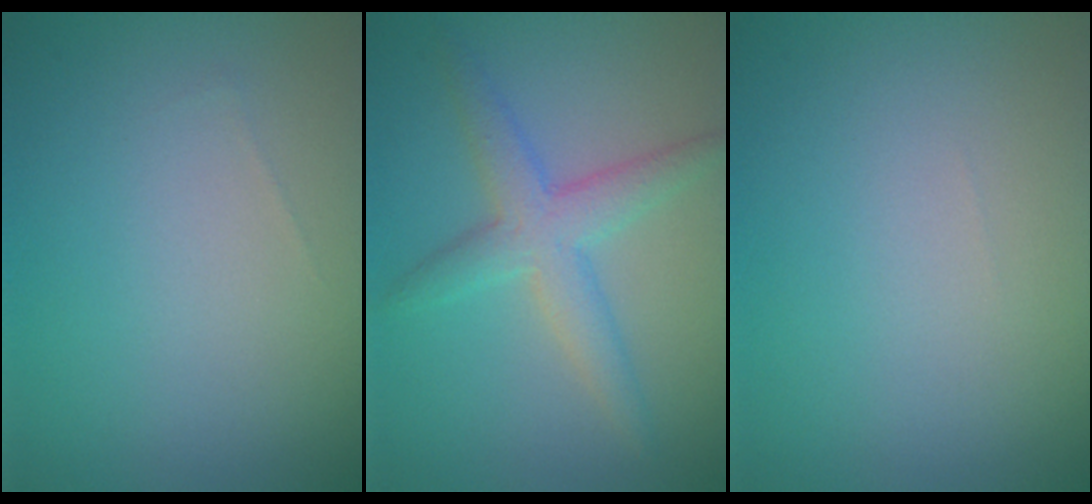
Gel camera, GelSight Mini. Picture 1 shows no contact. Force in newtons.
{"total": 3.6, "press": 3.6, "slide": 0.1}
{"total": 0.0}